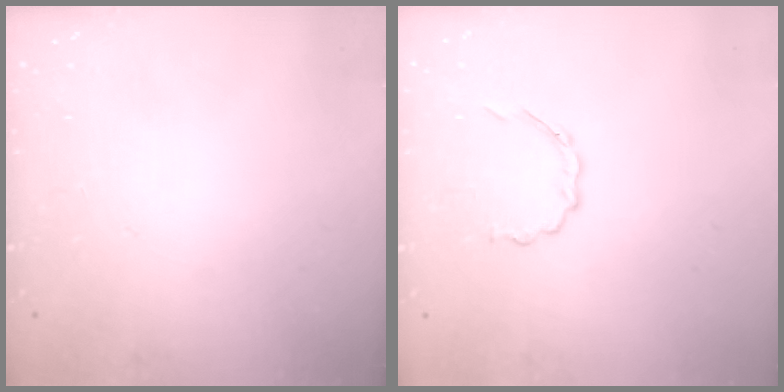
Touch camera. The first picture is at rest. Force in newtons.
{"total": 3.3, "press": 3.1, "slide": 1.0}